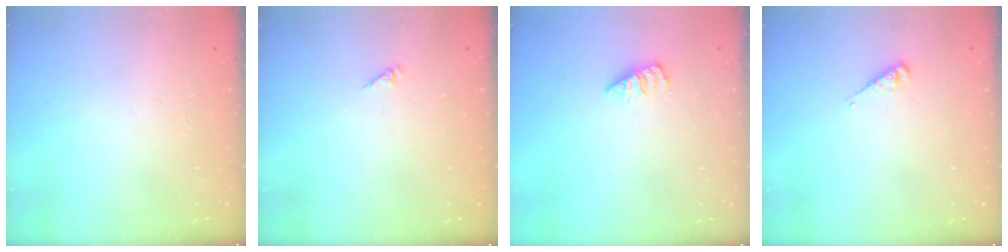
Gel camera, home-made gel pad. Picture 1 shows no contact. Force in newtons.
{"total": 0.0}
{"total": 0.9, "press": 0.8, "slide": 0.3}
{"total": 3.3, "press": 3.2, "slide": 0.6}